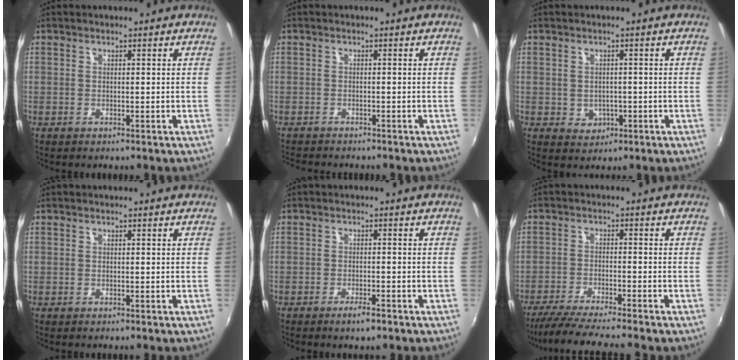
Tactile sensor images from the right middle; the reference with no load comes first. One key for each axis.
{"total": 3.9, "fx": -3.6, "fy": 0.6, "fz": 1.2, "tx": -0.033, "ty": -0.017, "tz": -0.059}
{"total": 3.0, "fx": -0.4, "fy": 2.7, "fz": 1.2, "tx": -0.022, "ty": 0.002, "tz": 0.003}
{"total": 0.0}
{"total": 2.6, "fx": -1.9, "fy": 0.4, "fz": 1.8, "tx": -0.040, "ty": -0.002, "tz": -0.033}
{"total": 10.3, "fx": -9.1, "fy": -0.8, "fz": 4.8, "tx": -0.109, "ty": -0.023, "tz": -0.154}